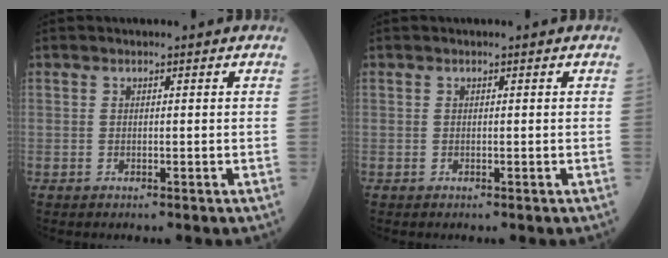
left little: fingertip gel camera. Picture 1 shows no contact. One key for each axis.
{"total": 0.0}